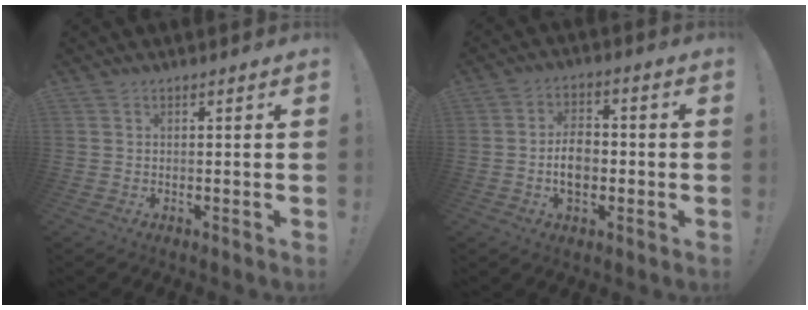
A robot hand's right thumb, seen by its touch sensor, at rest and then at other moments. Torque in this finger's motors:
{"motor_torque": [0.20, 0.13, 0.16, 0.24, 0.18]}